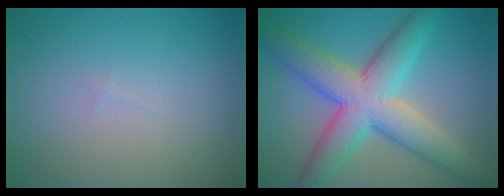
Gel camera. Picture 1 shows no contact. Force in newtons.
{"total": 8.5, "press": 8.5, "slide": 0.4}